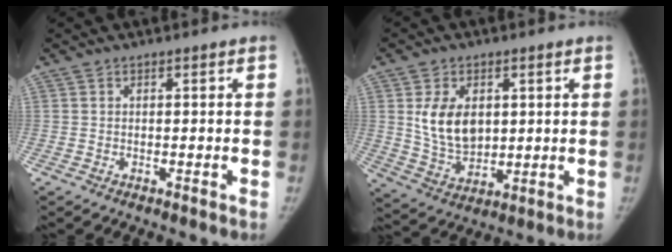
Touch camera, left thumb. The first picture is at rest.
{"total": 10.5, "force": [2.3, 7.2, 7.3], "torque": [-0.107, -0.019, 0.057]}